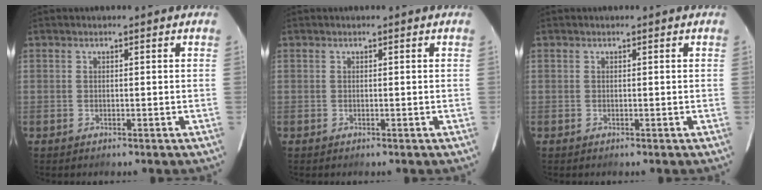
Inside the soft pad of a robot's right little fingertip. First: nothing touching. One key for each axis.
{"total": 0.0}
{"total": 0.0}